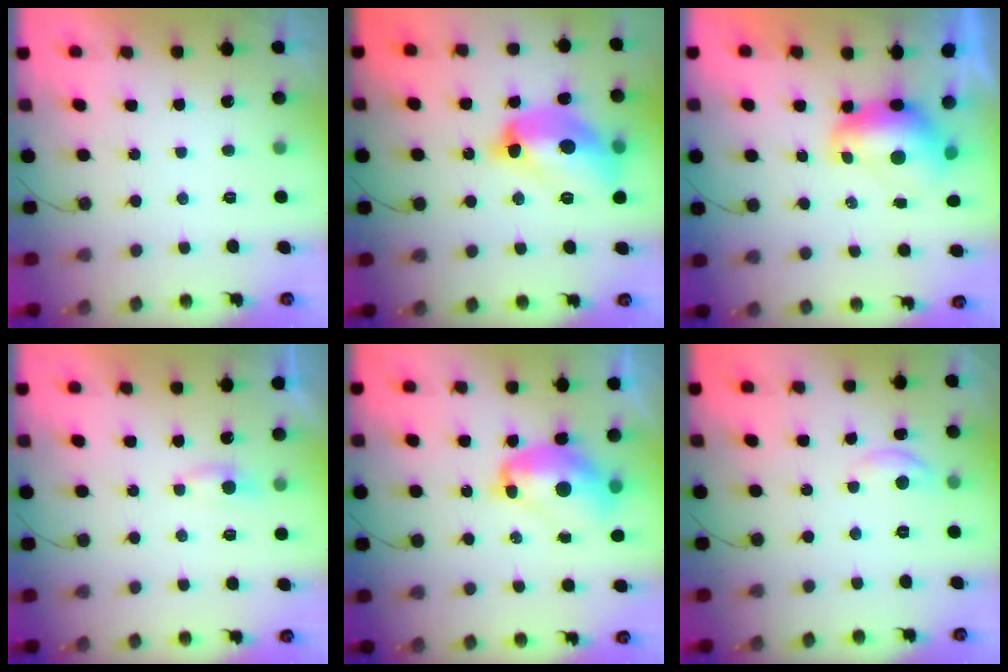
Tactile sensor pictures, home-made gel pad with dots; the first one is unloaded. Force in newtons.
{"total": 16.1, "press": 16.1, "slide": 1.8}
{"total": 8.4, "press": 8.3, "slide": 0.8}
{"total": 3.2, "press": 3.1, "slide": 0.5}
{"total": 12.3, "press": 12.2, "slide": 1.1}
{"total": 4.7, "press": 4.7, "slide": 0.4}